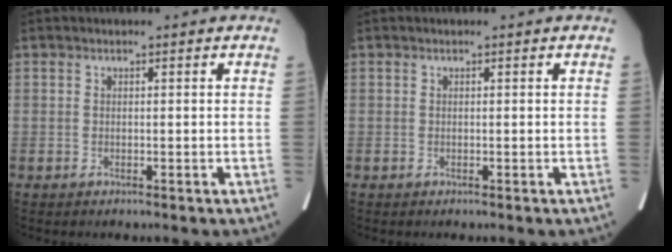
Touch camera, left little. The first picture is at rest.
{"total": 0.0}